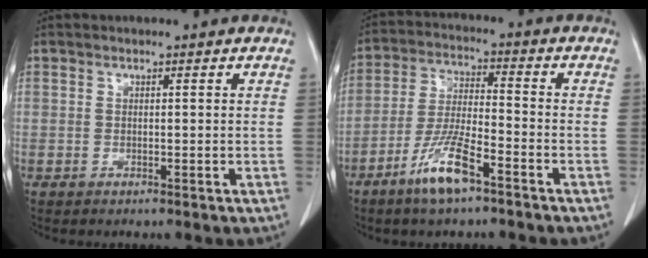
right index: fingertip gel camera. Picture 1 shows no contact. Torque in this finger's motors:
{"motor_torque": [0.99, -0.76, 0.22, 0.06]}